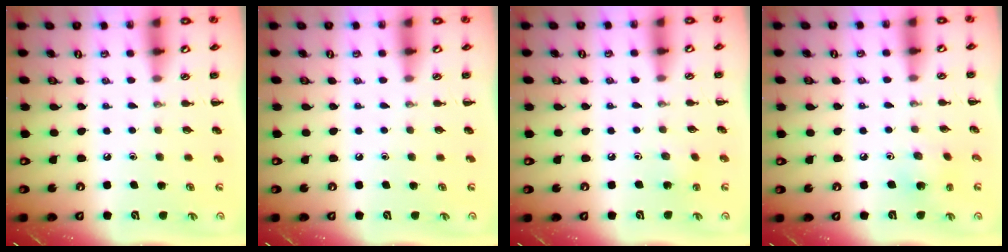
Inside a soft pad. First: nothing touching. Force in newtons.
{"total": 0.0}
{"total": 5.8, "press": 5.6, "slide": 1.6}
{"total": 2.7, "press": 2.7, "slide": 0.6}